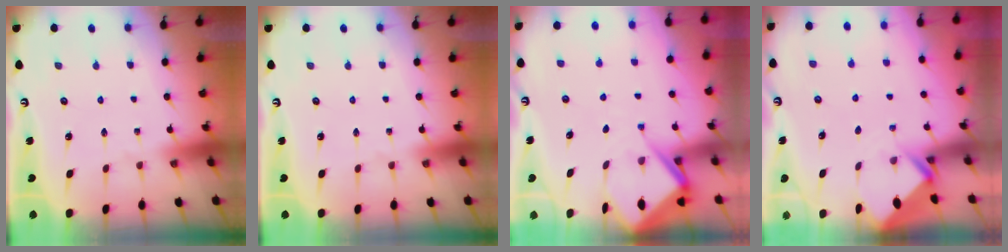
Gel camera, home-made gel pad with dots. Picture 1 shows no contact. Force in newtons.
{"total": 0.0}
{"total": 7.2, "press": 7.2, "slide": 0.6}
{"total": 2.8, "press": 2.8, "slide": 0.2}